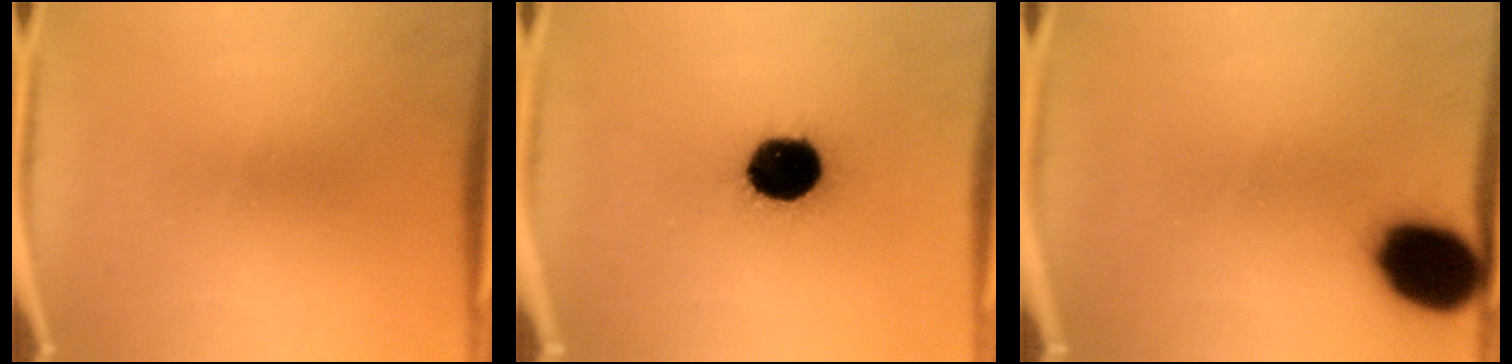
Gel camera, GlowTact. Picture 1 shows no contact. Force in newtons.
{"total": 18.7}
{"total": 14.7}